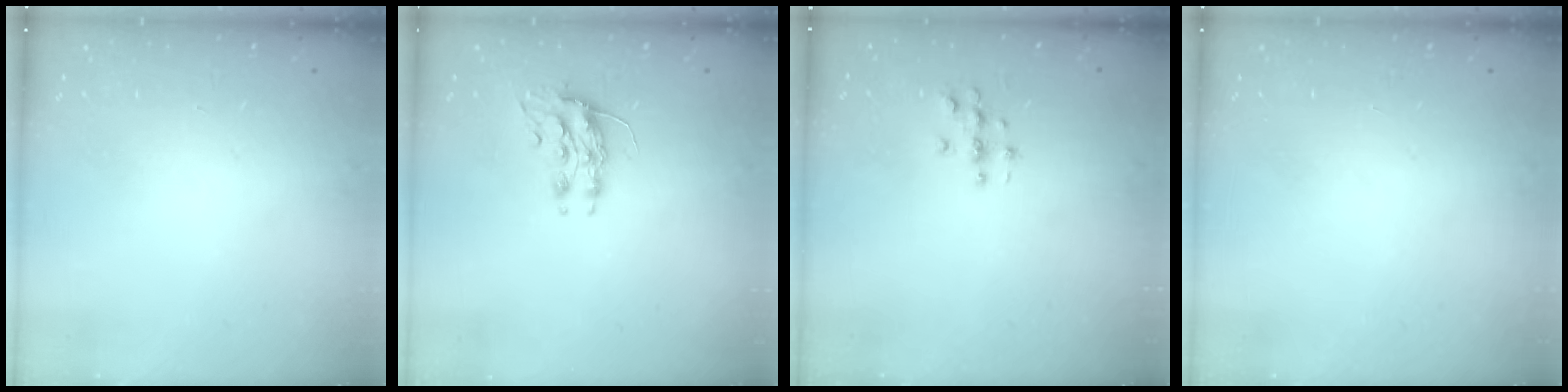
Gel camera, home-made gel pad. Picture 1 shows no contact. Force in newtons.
{"total": 8.1, "press": 8.1, "slide": 0.7}
{"total": 3.1, "press": 3.1, "slide": 0.3}
{"total": 0.0}